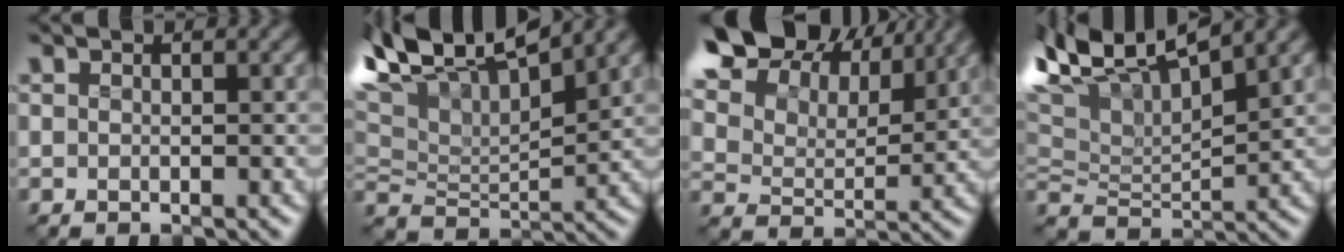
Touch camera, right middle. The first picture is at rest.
{"total": 10.9, "force": [6.5, 4.5, 7.5], "torque": [-0.140, 0.034, 0.112]}
{"total": 14.8, "force": [10.5, 7.7, 7.0], "torque": [-0.163, 0.028, 0.181]}
{"total": 9.9, "force": [5.8, 3.7, 7.1], "torque": [-0.145, 0.023, 0.102]}